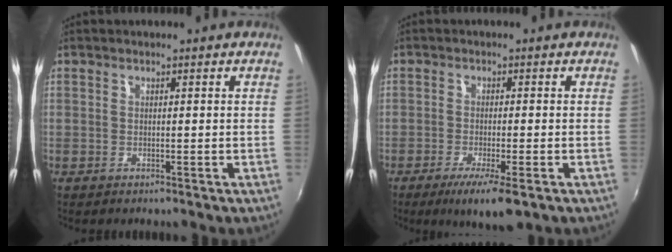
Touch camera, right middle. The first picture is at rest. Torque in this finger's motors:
{"motor_torque": [0.85, -0.71, 0.22, 0.12]}